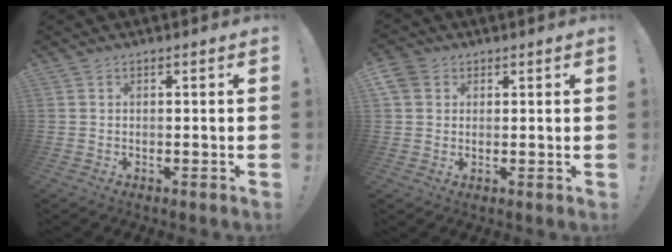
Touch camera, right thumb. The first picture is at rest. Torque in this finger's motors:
{"motor_torque": [0.37, 0.45, -0.01, 0.07, 0.02]}